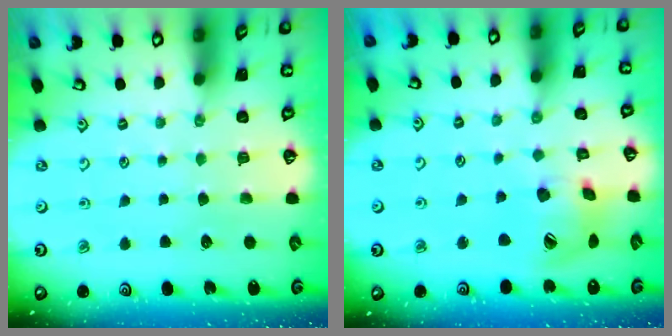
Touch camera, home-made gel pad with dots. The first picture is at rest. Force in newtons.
{"total": 14.8, "press": 14.6, "slide": 2.3}